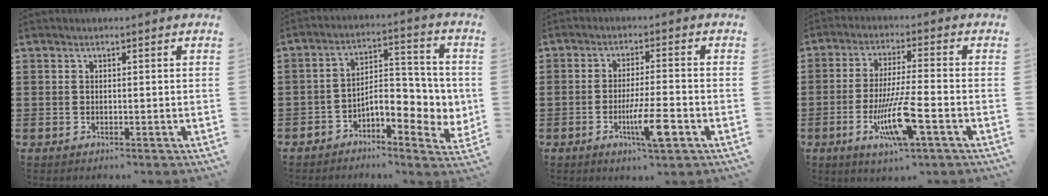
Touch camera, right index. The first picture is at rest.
{"total": 7.6, "force": [-1.5, 4.5, 5.9], "torque": [-0.080, -0.013, -0.032]}
{"total": 6.9, "force": [-2.9, 1.0, 6.2], "torque": [-0.108, -0.008, -0.049]}
{"total": 10.1, "force": [-4.0, 1.3, 9.2], "torque": [-0.179, -0.014, -0.074]}